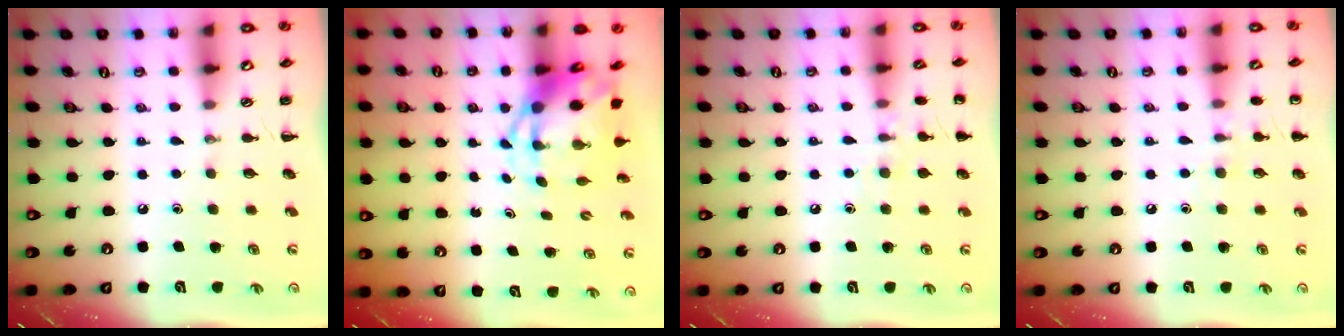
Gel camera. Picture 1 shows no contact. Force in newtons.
{"total": 4.6, "press": 4.5, "slide": 1.2}
{"total": 7.7, "press": 7.5, "slide": 2.1}
{"total": 7.2, "press": 7.0, "slide": 1.8}